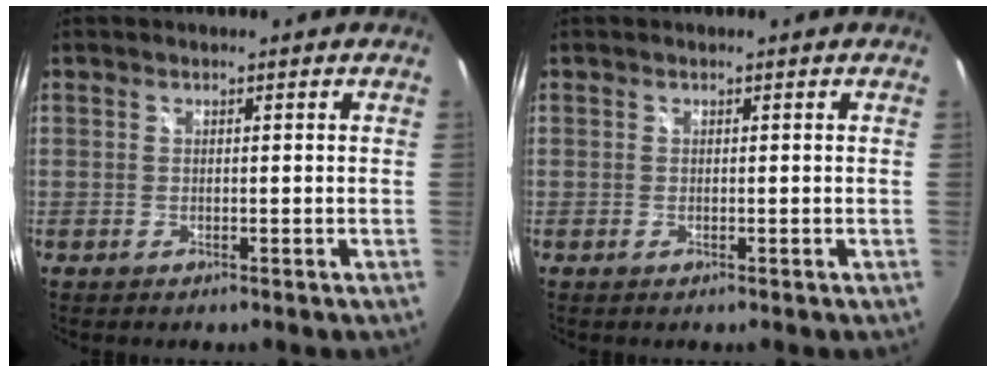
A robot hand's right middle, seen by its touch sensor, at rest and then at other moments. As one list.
[{"total": 0.0}]